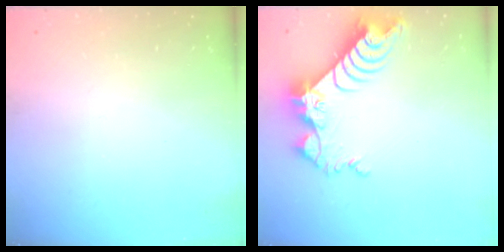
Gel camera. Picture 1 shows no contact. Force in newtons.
{"total": 11.3, "press": 11.2, "slide": 0.8}